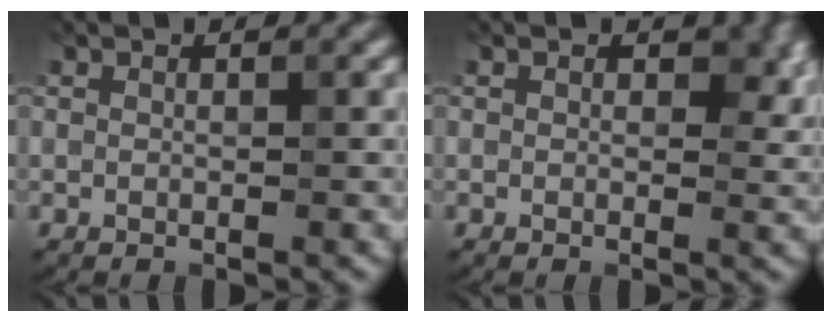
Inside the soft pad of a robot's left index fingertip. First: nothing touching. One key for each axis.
{"total": 2.6, "fx": 0.6, "fy": 1.6, "fz": 1.9, "tx": -0.017, "ty": -0.003, "tz": 0.004}